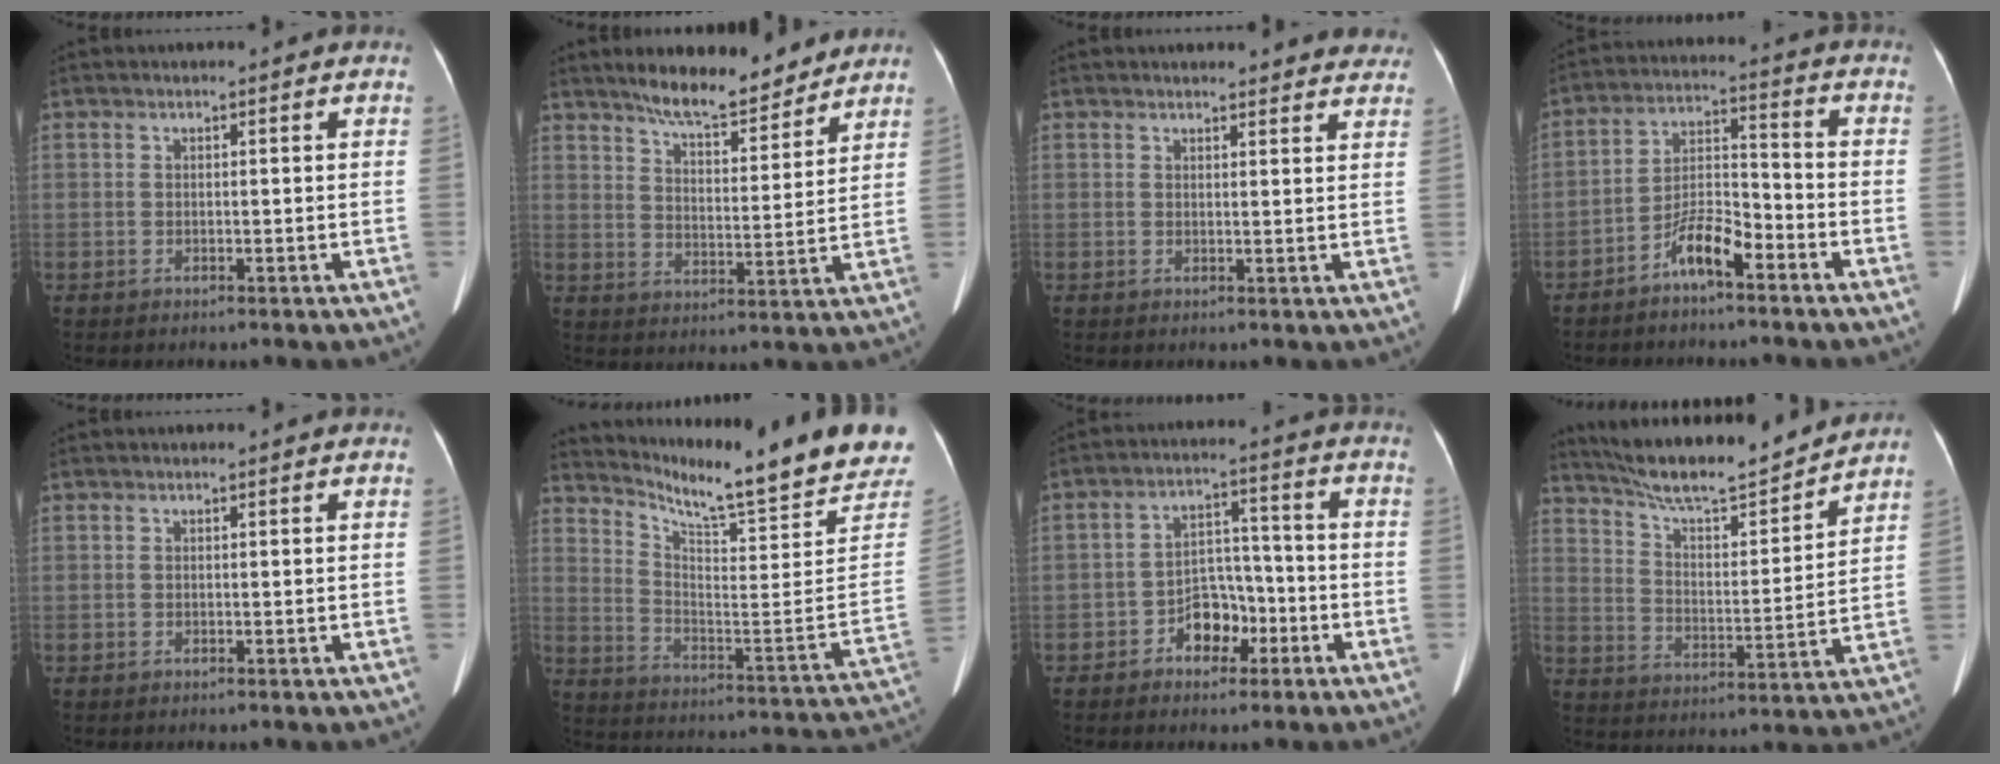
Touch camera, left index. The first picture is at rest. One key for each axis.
{"total": 10.5, "fx": 9.3, "fy": 2.3, "fz": 4.4, "tx": -0.064, "ty": 0.002, "tz": 0.146}
{"total": 8.9, "fx": 8.5, "fy": 2.1, "fz": 1.7, "tx": 0.010, "ty": -0.007, "tz": 0.069}
{"total": 7.1, "fx": -4.8, "fy": 1.7, "fz": 4.9, "tx": -0.099, "ty": 0.011, "tz": -0.091}
{"total": 0.0}
{"total": 22.4, "fx": 19.7, "fy": 0.5, "fz": 10.5, "tx": -0.173, "ty": -0.090, "tz": 0.264}
{"total": 6.4, "fx": -3.1, "fy": 4.1, "fz": 3.8, "tx": -0.067, "ty": 0.024, "tz": -0.052}
{"total": 16.9, "fx": 15.5, "fy": 1.2, "fz": 6.4, "tx": -0.115, "ty": -0.002, "tz": 0.245}